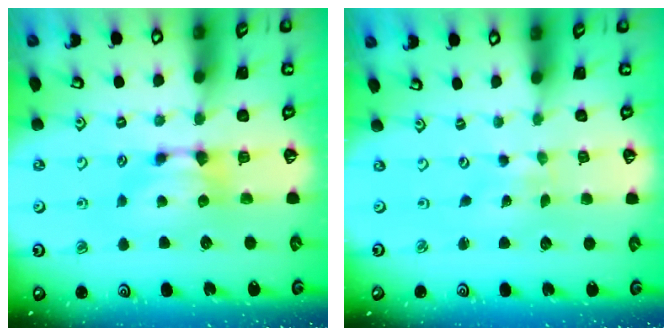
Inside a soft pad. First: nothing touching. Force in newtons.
{"total": 6.1, "press": 6.1, "slide": 0.5}